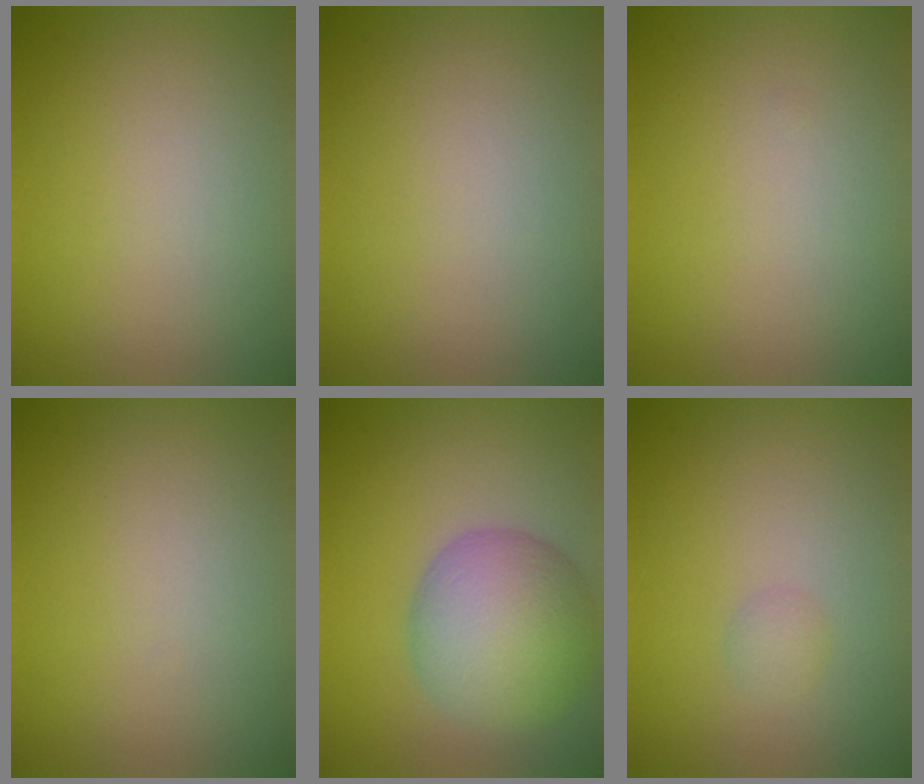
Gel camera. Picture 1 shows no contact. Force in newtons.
{"total": 0.0}
{"total": 0.0}
{"total": 0.0}
{"total": 8.2, "press": 8.2, "slide": 0.4}
{"total": 1.0, "press": 1.0, "slide": 0.1}